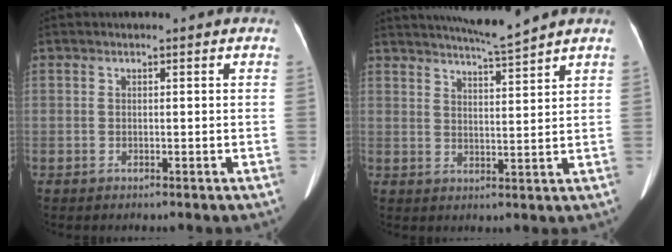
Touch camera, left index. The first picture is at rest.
{"total": 6.7, "force": [6.2, -1.5, 2.2], "torque": [-0.043, -0.007, 0.102]}